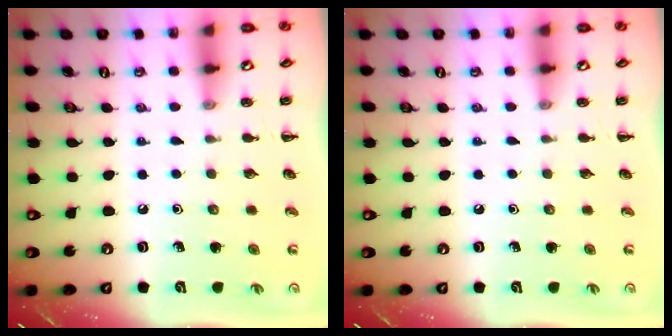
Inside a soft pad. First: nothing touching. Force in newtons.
{"total": 0.0}